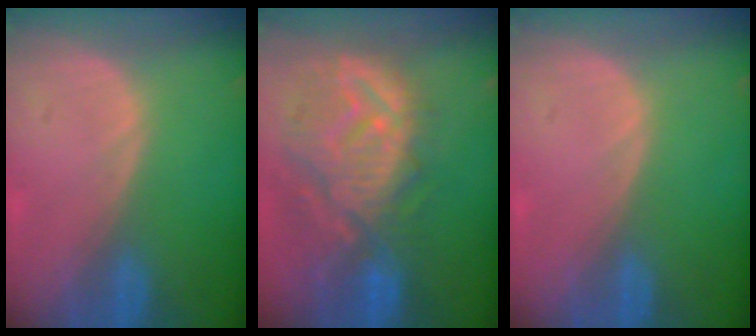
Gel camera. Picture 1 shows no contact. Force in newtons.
{"total": 12.1, "press": 11.0, "slide": 5.2}
{"total": 0.0}